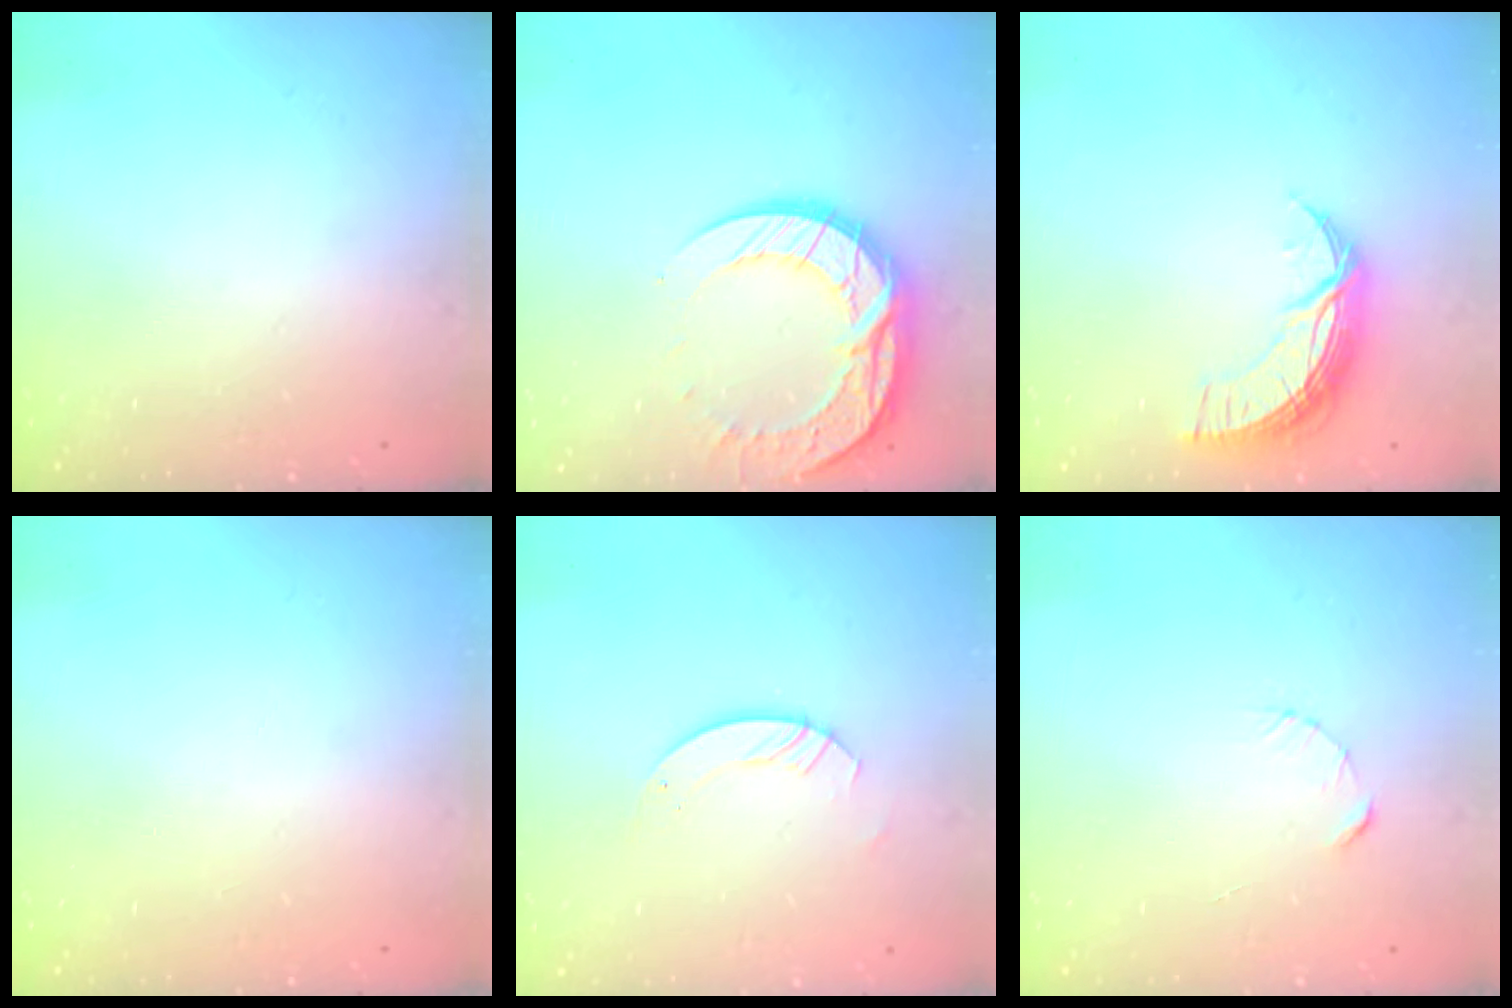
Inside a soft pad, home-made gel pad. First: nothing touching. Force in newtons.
{"total": 15.4, "press": 15.4, "slide": 1.2}
{"total": 10.0, "press": 10.0, "slide": 0.5}
{"total": 0.0}
{"total": 3.5, "press": 3.5, "slide": 0.3}
{"total": 2.3, "press": 2.3, "slide": 0.3}